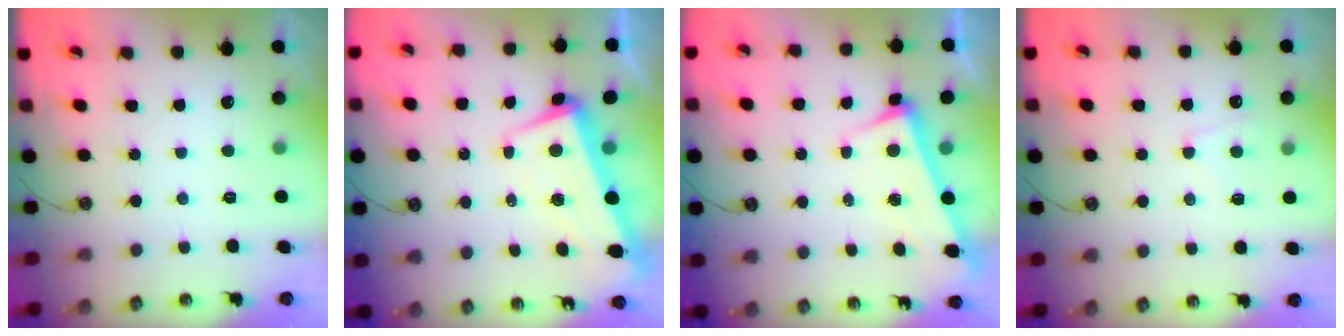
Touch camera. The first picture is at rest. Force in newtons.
{"total": 2.1, "press": 0.4, "slide": 2.1}
{"total": 3.3, "press": 3.2, "slide": 0.8}
{"total": 0.6, "press": 0.3, "slide": 0.5}